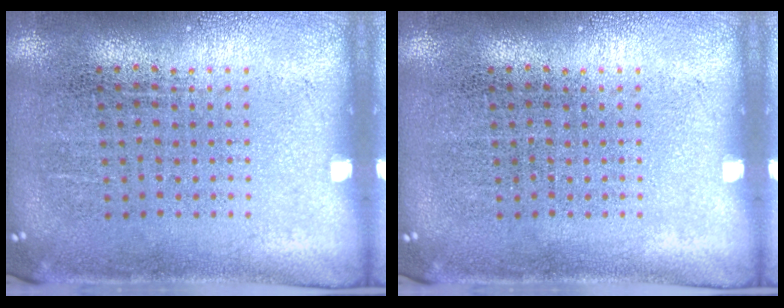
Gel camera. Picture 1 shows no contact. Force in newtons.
{"total": 0.0}